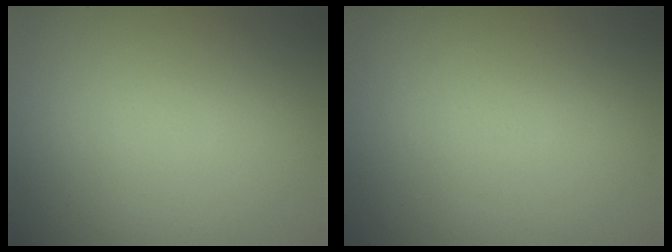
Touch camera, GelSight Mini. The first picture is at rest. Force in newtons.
{"total": 0.0}